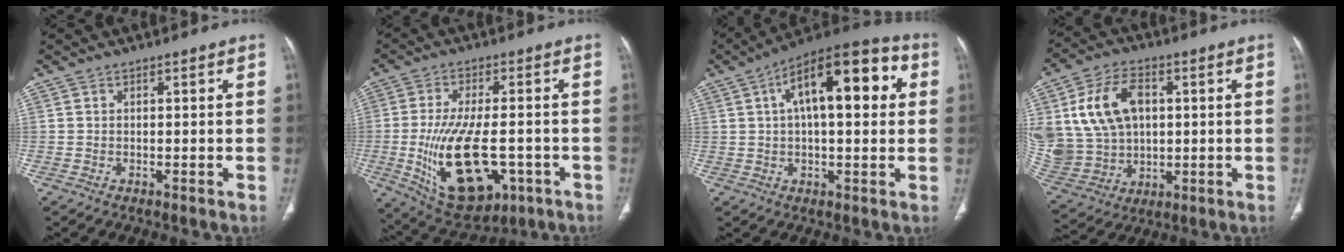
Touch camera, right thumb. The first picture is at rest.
{"total": 18.2, "force": [-4.5, 9.0, 15.2], "torque": [-0.271, -0.002, -0.047]}
{"total": 18.9, "force": [4.8, 8.0, 16.5], "torque": [-0.225, 0.029, 0.062]}
{"total": 18.7, "force": [4.3, 13.7, 11.9], "torque": [-0.229, 0.006, 0.100]}